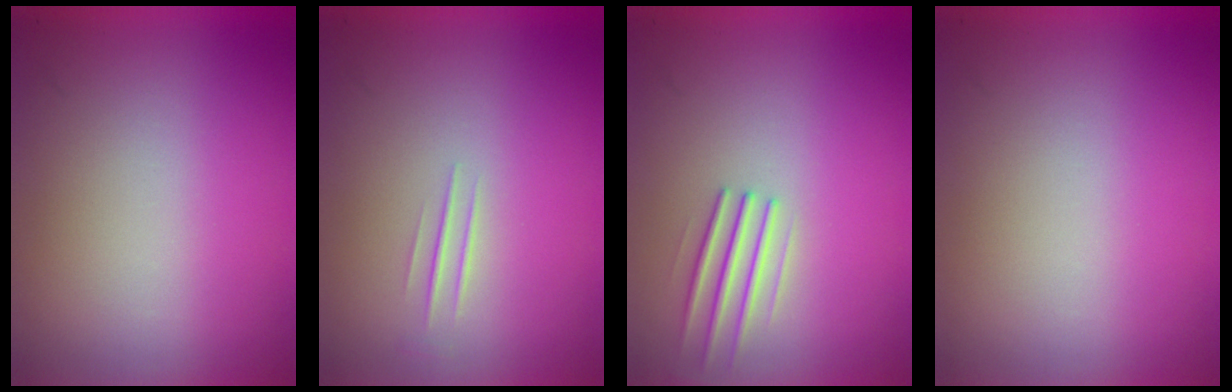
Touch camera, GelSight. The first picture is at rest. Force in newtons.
{"total": 1.0}
{"total": 2.4}
{"total": 0.0}